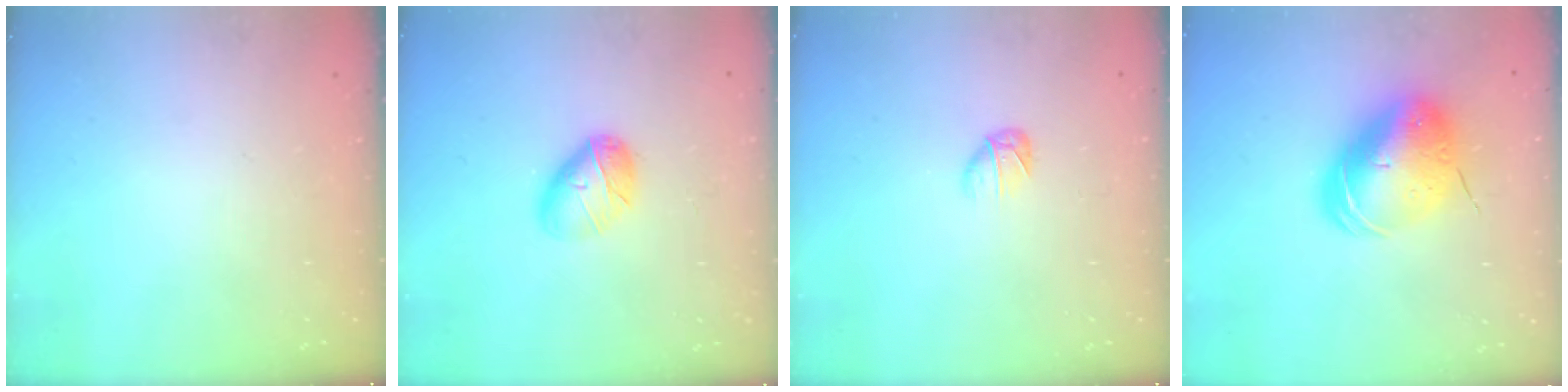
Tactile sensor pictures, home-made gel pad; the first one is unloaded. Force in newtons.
{"total": 9.9, "press": 9.9, "slide": 0.6}
{"total": 3.2, "press": 3.0, "slide": 0.9}
{"total": 16.2, "press": 15.9, "slide": 3.2}